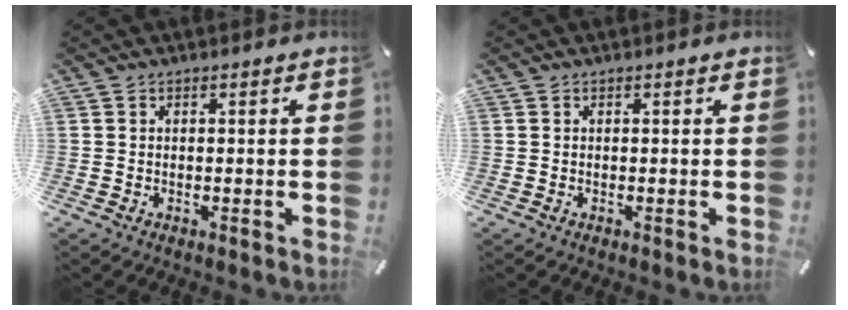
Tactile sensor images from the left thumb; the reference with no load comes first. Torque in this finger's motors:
{"motor_torque": [0.00, 0.00, -0.01, 0.00, 0.00]}